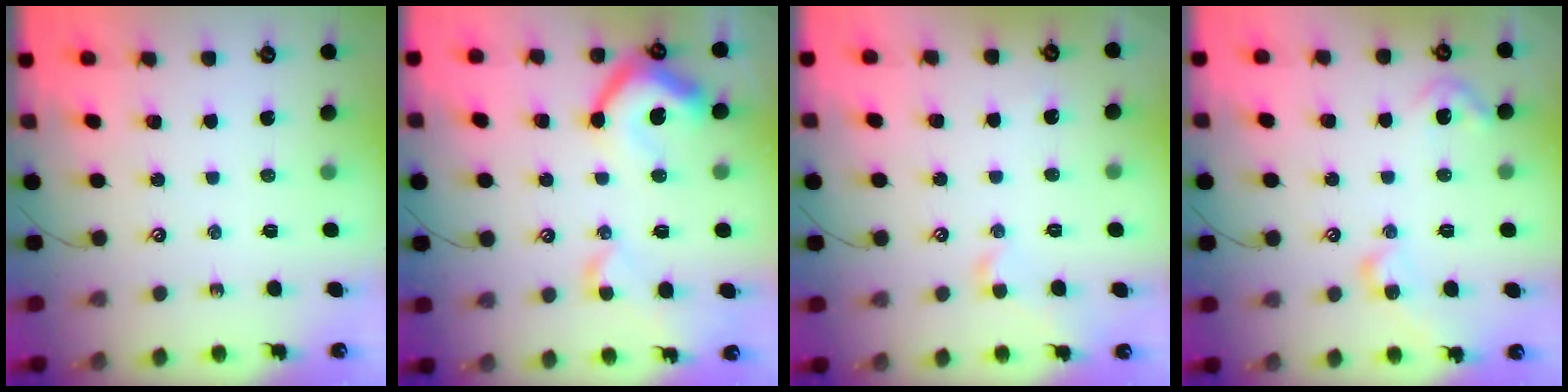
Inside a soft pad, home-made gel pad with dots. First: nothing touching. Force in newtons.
{"total": 13.5, "press": 13.4, "slide": 1.8}
{"total": 0.6, "press": 0.4, "slide": 0.5}
{"total": 6.2, "press": 6.2, "slide": 1.0}